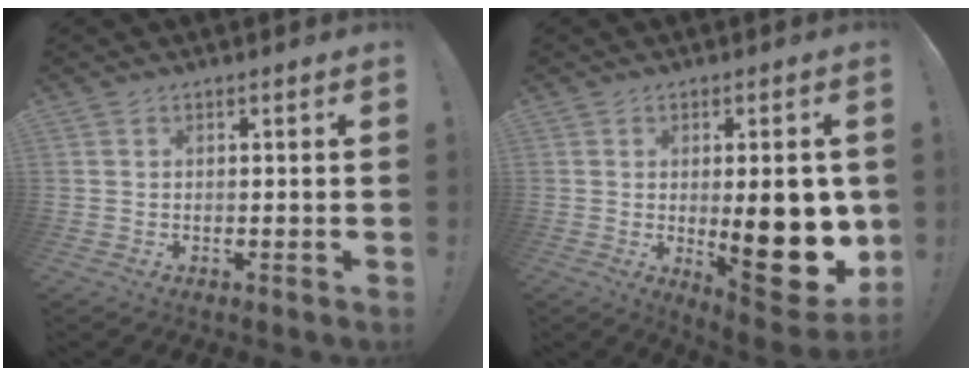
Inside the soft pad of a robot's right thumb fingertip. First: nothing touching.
{"total": 19.4, "force": [-1.5, 6.7, 18.2], "torque": [-0.217, -0.019, -0.008]}